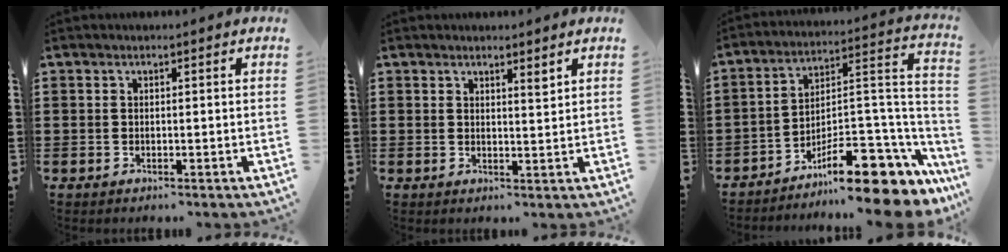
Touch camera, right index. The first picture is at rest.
{"total": 1.9, "force": [1.7, 0.1, 0.9], "torque": [-0.012, -0.003, 0.029]}
{"total": 13.6, "force": [-10.1, 3.5, 8.4], "torque": [-0.102, 0.040, -0.175]}